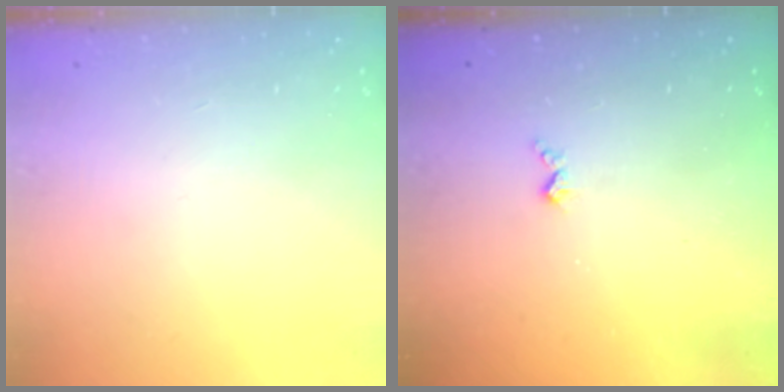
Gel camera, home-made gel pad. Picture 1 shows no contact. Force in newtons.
{"total": 3.7, "press": 3.7, "slide": 0.5}